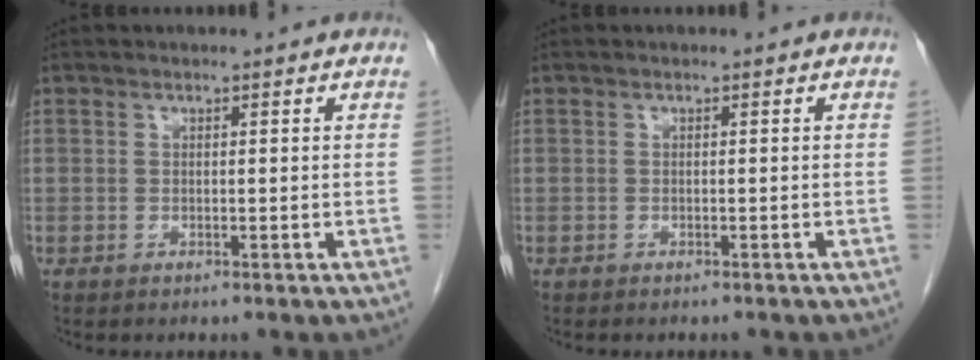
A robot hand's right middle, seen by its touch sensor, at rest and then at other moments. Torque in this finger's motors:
{"motor_torque": [0.08, -0.06, 0.00, 0.00]}